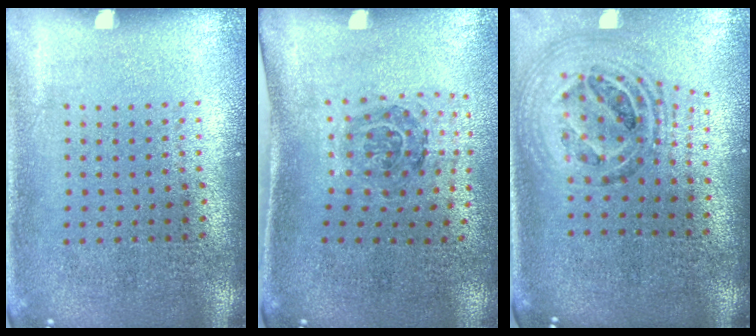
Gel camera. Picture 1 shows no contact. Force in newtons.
{"total": 1.3, "press": 1.1, "slide": 0.7}
{"total": 1.6, "press": 1.4, "slide": 0.8}